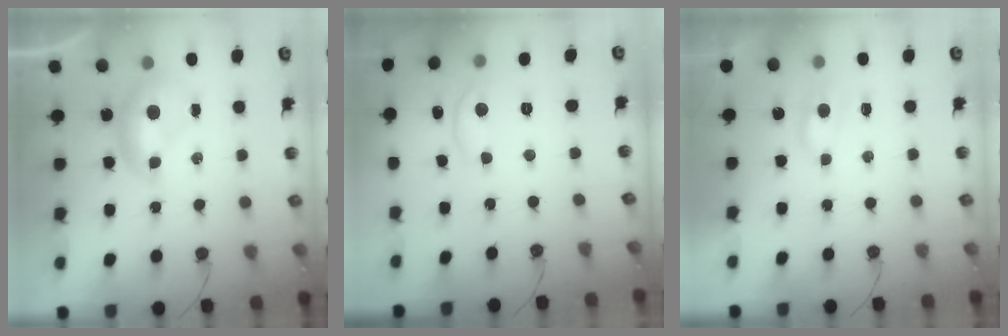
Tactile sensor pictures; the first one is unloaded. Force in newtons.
{"total": 4.8, "press": 4.8, "slide": 0.5}
{"total": 1.1, "press": 1.0, "slide": 0.4}